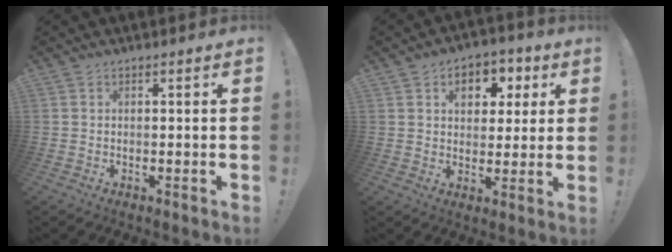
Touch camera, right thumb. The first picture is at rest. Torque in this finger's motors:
{"motor_torque": [0.10, 0.25, 0.57, 0.66, 0.00]}